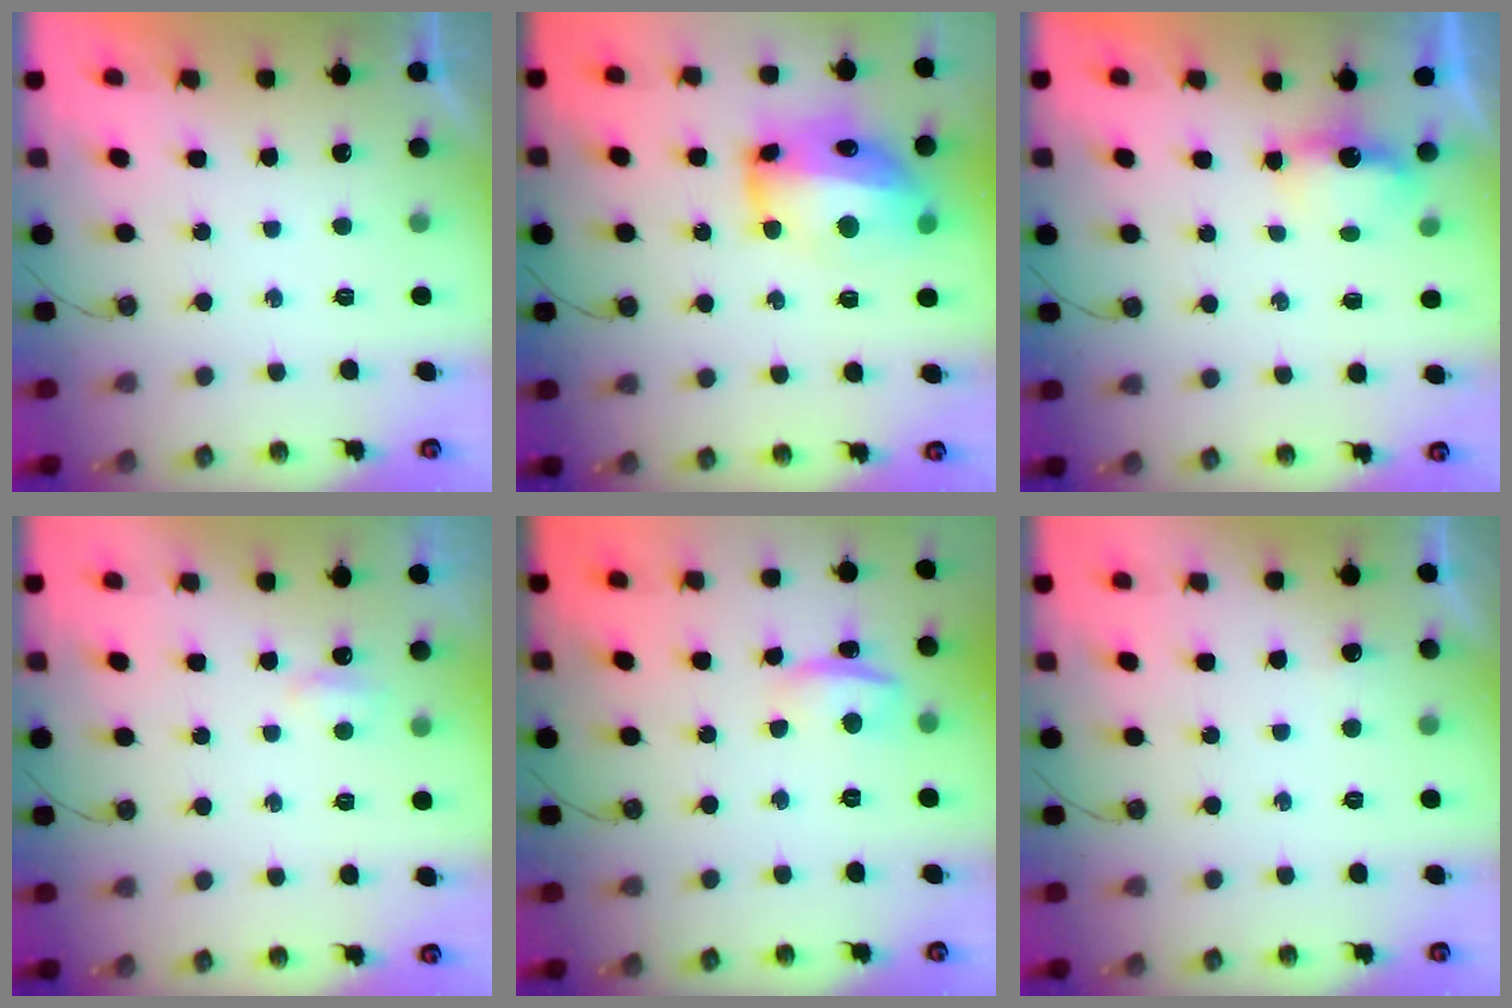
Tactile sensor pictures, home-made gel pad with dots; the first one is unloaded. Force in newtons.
{"total": 16.5, "press": 16.4, "slide": 1.6}
{"total": 3.4, "press": 3.4, "slide": 0.5}
{"total": 3.0, "press": 3.0, "slide": 0.6}
{"total": 7.8, "press": 2.9, "slide": 7.2}
{"total": 12.3, "press": 3.1, "slide": 11.9}